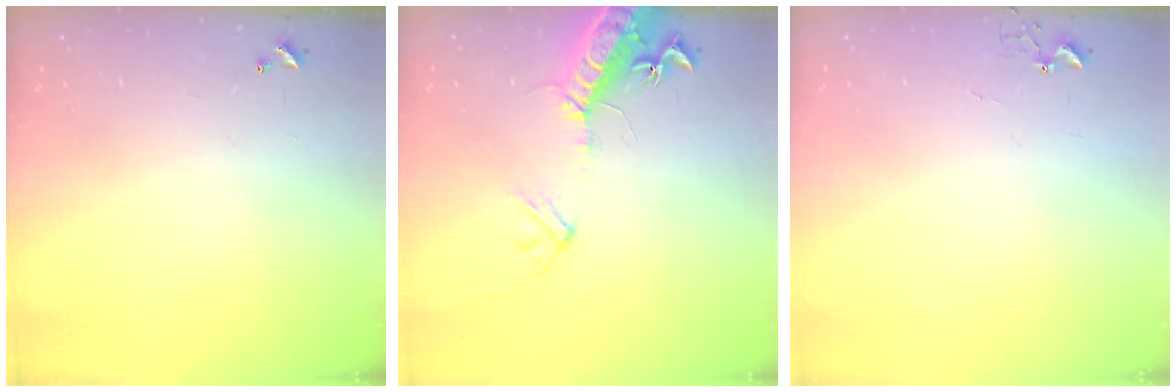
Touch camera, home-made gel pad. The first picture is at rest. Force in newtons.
{"total": 17.3, "press": 16.8, "slide": 3.9}
{"total": 2.9, "press": 2.9, "slide": 0.3}